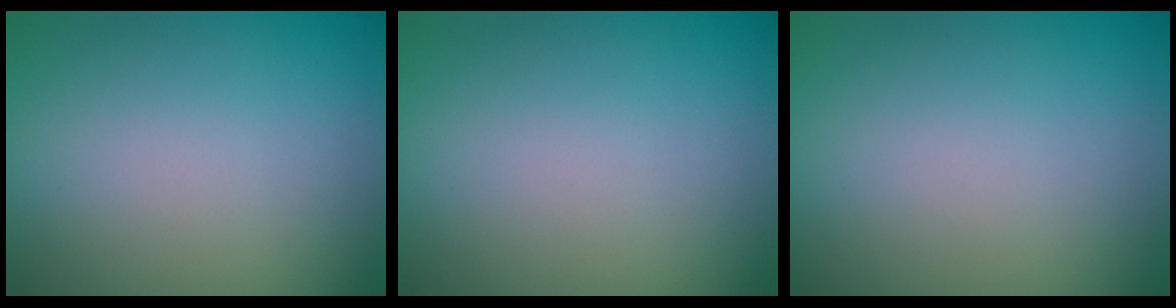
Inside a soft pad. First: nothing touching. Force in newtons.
{"total": 0.0}
{"total": 0.0}